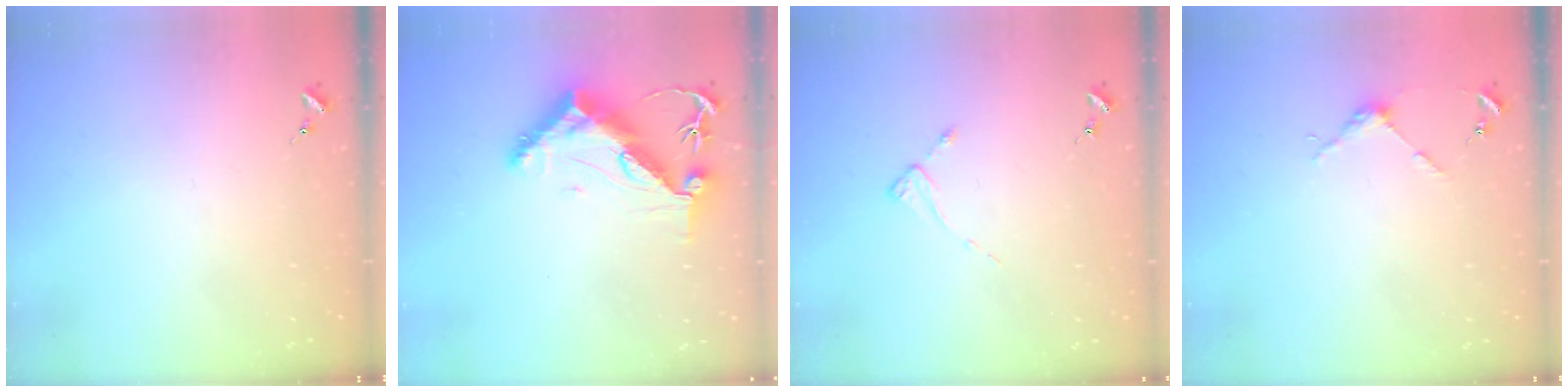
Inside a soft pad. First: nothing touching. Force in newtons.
{"total": 12.8, "press": 12.8, "slide": 1.2}
{"total": 2.0, "press": 2.0, "slide": 0.3}
{"total": 3.7, "press": 3.7, "slide": 0.3}